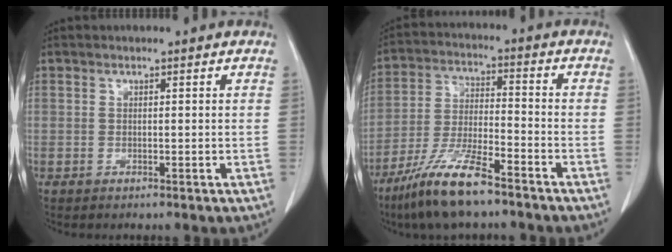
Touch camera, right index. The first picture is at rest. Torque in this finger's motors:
{"motor_torque": [1.05, -1.09, 0.74, 0.21]}